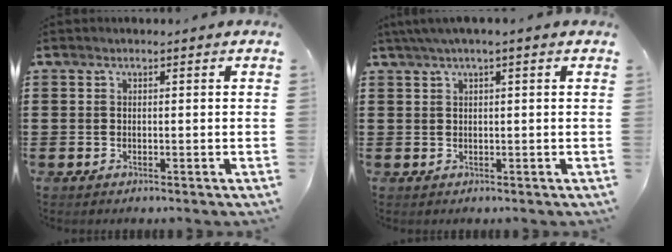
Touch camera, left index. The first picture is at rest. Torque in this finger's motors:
{"motor_torque": [0.37, -0.66, -0.13, -0.12]}